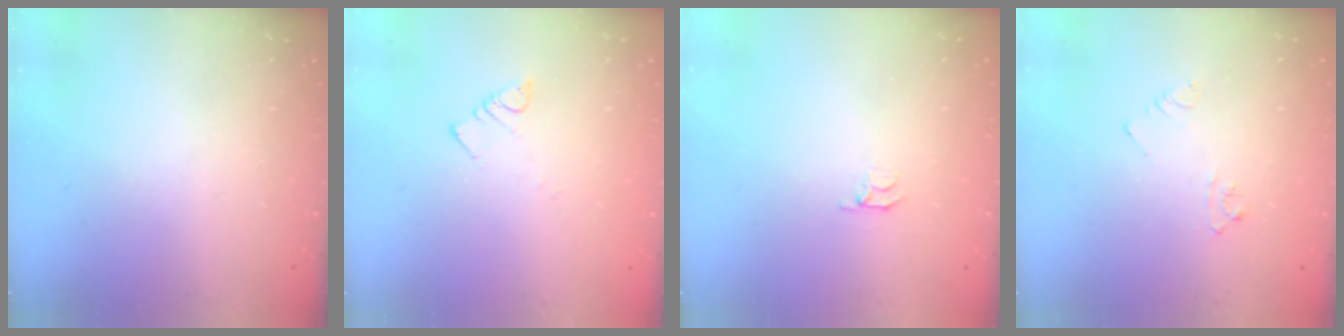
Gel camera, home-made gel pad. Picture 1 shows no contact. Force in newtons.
{"total": 3.9, "press": 3.8, "slide": 0.5}
{"total": 3.0, "press": 3.0, "slide": 0.3}
{"total": 6.0, "press": 6.0, "slide": 0.7}